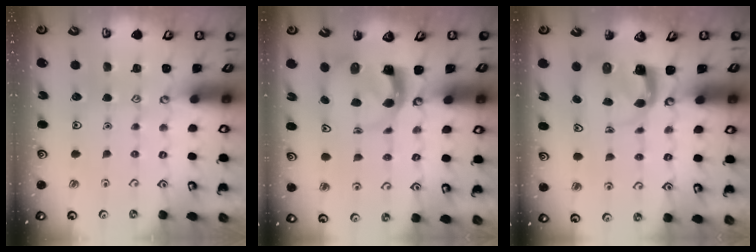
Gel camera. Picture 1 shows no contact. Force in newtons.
{"total": 3.8, "press": 3.7, "slide": 0.6}
{"total": 4.3, "press": 4.3, "slide": 0.3}